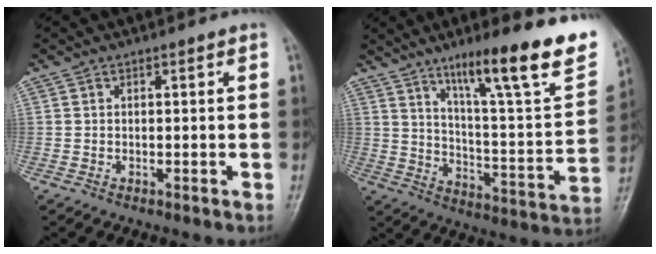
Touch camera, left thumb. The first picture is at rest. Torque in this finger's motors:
{"motor_torque": [1.17, 1.11, 1.49, -1.28, 0.13]}